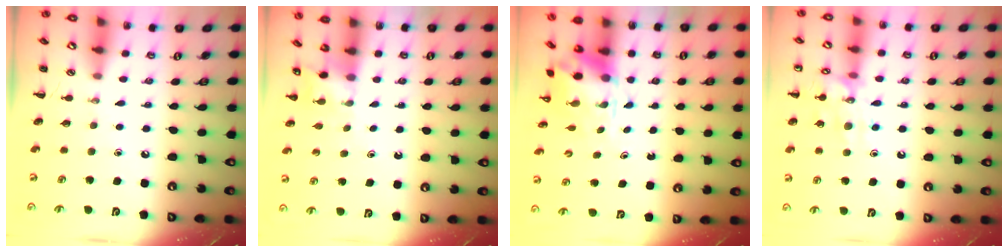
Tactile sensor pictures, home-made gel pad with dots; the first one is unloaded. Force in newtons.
{"total": 3.7, "press": 3.6, "slide": 1.1}
{"total": 3.8, "press": 3.7, "slide": 0.9}
{"total": 12.8, "press": 12.8, "slide": 0.8}